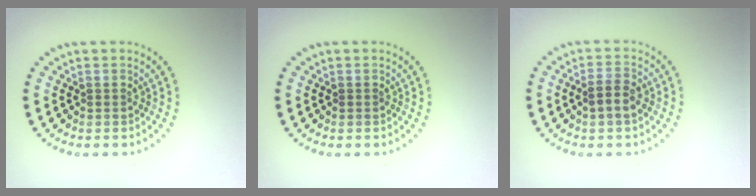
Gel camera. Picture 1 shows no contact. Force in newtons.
{"total": 0.0}
{"total": 2.1, "press": 2.1, "slide": 0.5}